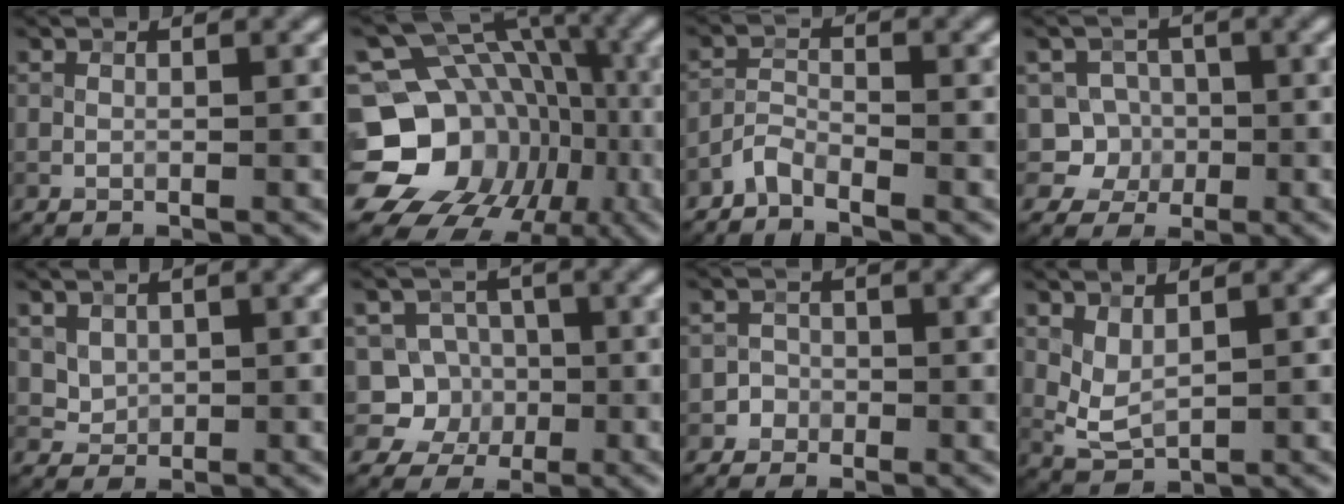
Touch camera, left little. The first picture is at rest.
{"total": 20.1, "force": [-5.3, 17.3, 8.6], "torque": [-0.148, -0.013, -0.094]}
{"total": 1.9, "force": [-1.8, 0.4, 0.6], "torque": [-0.014, 0.005, -0.044]}
{"total": 5.0, "force": [-1.0, 4.8, 1.0], "torque": [0.007, 0.015, -0.039]}
{"total": 2.2, "force": [0.9, 1.7, 0.9], "torque": [-0.022, -0.005, 0.032]}
{"total": 5.7, "force": [-0.8, 5.4, 1.4], "torque": [-0.004, 0.020, -0.039]}
{"total": 1.4, "force": [-0.7, 1.2, -0.2], "torque": [0.019, 0.009, -0.014]}
{"total": 2.3, "force": [1.0, 1.1, 1.7], "torque": [-0.041, -0.006, 0.026]}